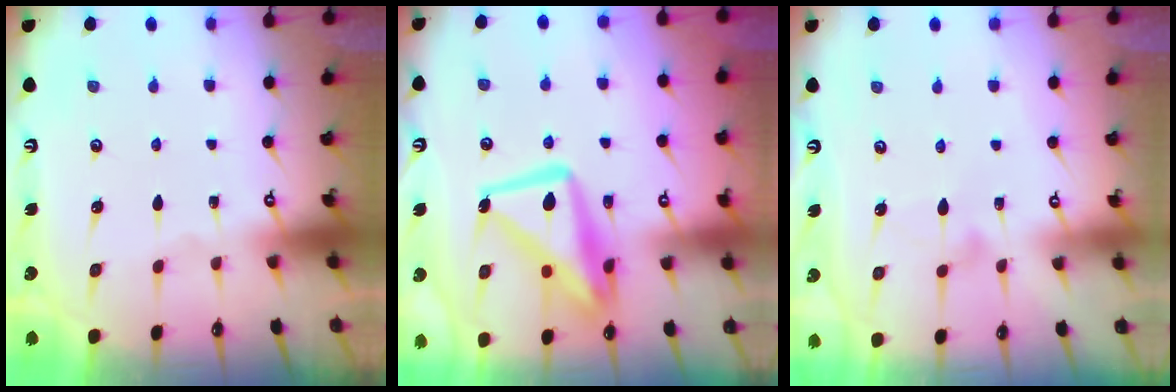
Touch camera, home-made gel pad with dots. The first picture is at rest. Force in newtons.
{"total": 15.8, "press": 15.7, "slide": 1.8}
{"total": 7.1, "press": 7.1, "slide": 0.3}